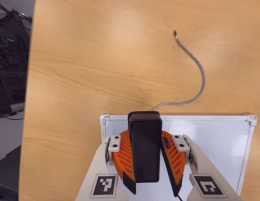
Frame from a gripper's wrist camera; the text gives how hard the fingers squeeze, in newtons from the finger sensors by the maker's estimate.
{"total": 10.6, "left": 9.8, "right": 11.3}